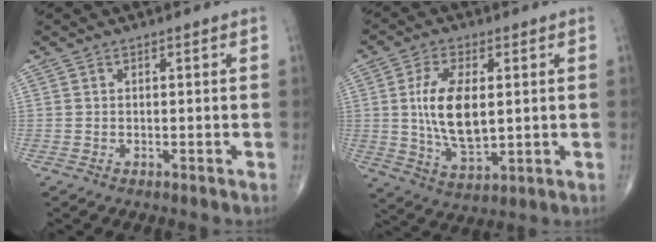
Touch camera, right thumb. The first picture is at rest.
{"total": 12.1, "force": [1.3, 5.9, 10.5], "torque": [-0.196, -0.016, 0.031]}